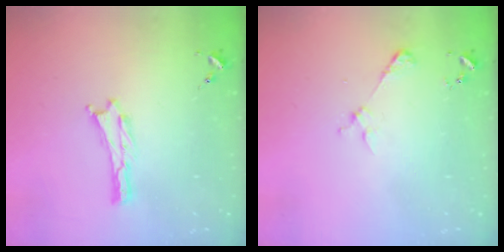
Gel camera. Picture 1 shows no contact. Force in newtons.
{"total": 2.2, "press": 2.2, "slide": 0.2}